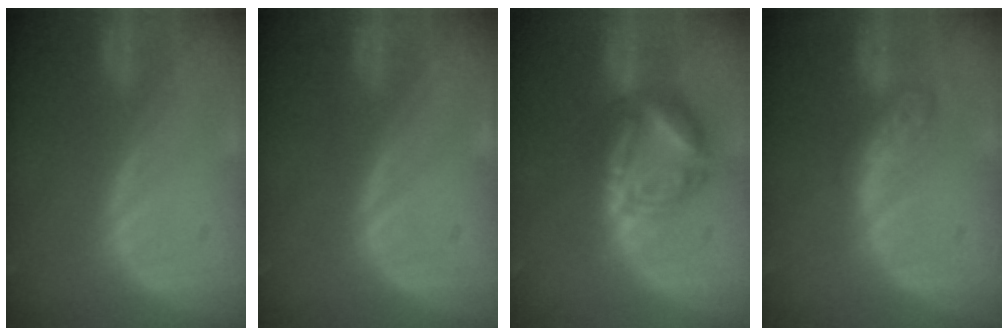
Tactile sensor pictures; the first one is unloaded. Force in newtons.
{"total": 0.0}
{"total": 7.3, "press": 7.3, "slide": 0.6}
{"total": 5.2, "press": 5.1, "slide": 1.0}